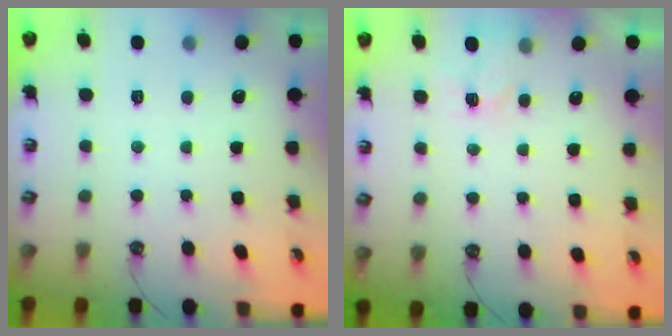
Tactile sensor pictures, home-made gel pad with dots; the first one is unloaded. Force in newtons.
{"total": 3.9, "press": 3.8, "slide": 0.4}